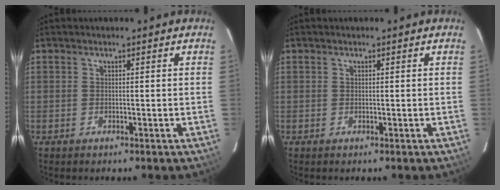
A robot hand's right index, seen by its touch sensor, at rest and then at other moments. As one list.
[{"total": 0.0}]